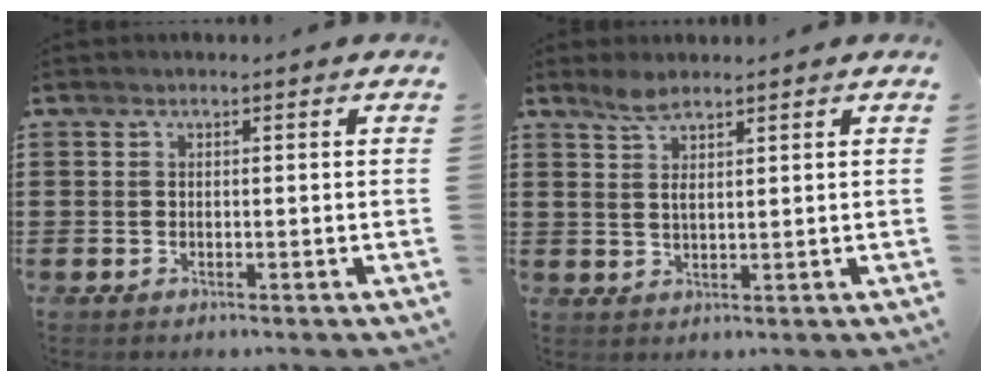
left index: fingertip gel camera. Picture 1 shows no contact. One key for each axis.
{"total": 3.0, "fx": 2.0, "fy": 0.8, "fz": 2.0, "tx": -0.044, "ty": 0.005, "tz": 0.036}